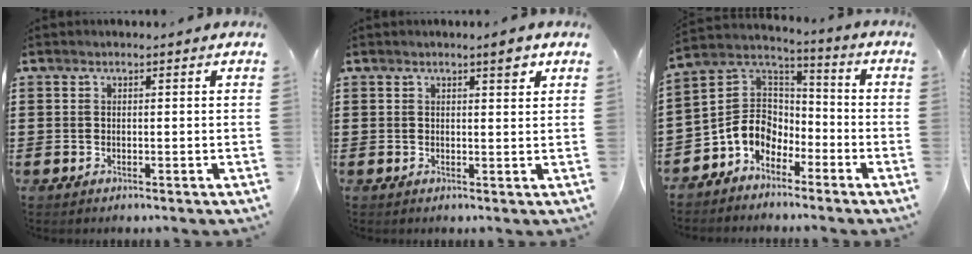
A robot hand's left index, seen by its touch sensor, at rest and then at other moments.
{"total": 2.6, "force": [1.7, 0.4, 2.0], "torque": [-0.025, -0.002, 0.025]}
{"total": 7.5, "force": [-3.8, 6.0, 2.3], "torque": [-0.080, 0.006, -0.081]}